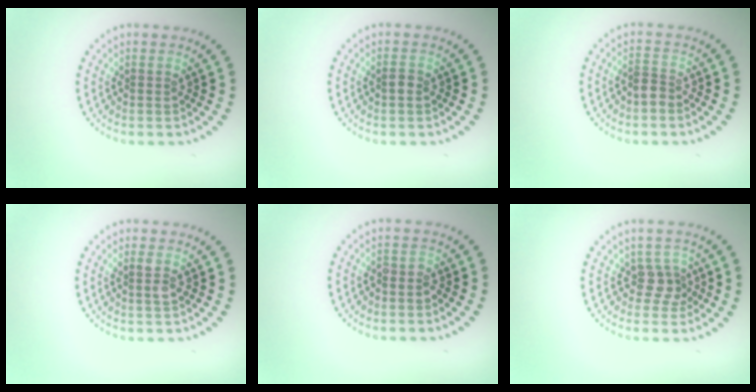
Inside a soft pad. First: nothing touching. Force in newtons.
{"total": 0.9, "press": 0.9, "slide": 0.1}
{"total": 1.6, "press": 1.3, "slide": 1.1}
{"total": 1.1, "press": 1.1, "slide": 0.4}
{"total": 0.8, "press": 0.6, "slide": 0.5}
{"total": 2.1, "press": 1.6, "slide": 1.3}